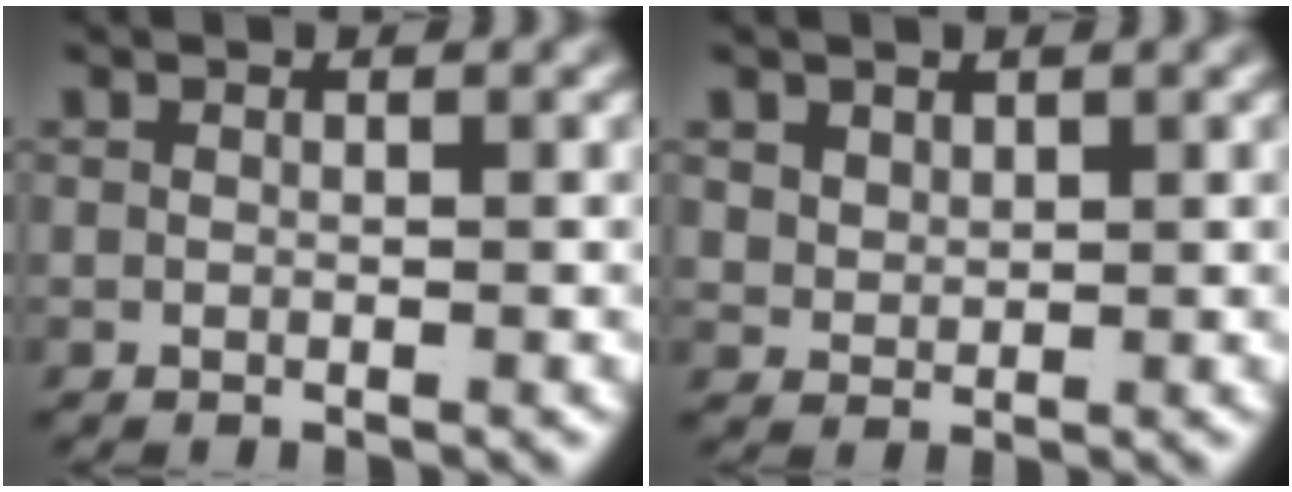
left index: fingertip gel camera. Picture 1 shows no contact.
{"total": 1.5, "force": [1.3, 0.6, 0.4], "torque": [-0.012, -0.009, 0.041]}